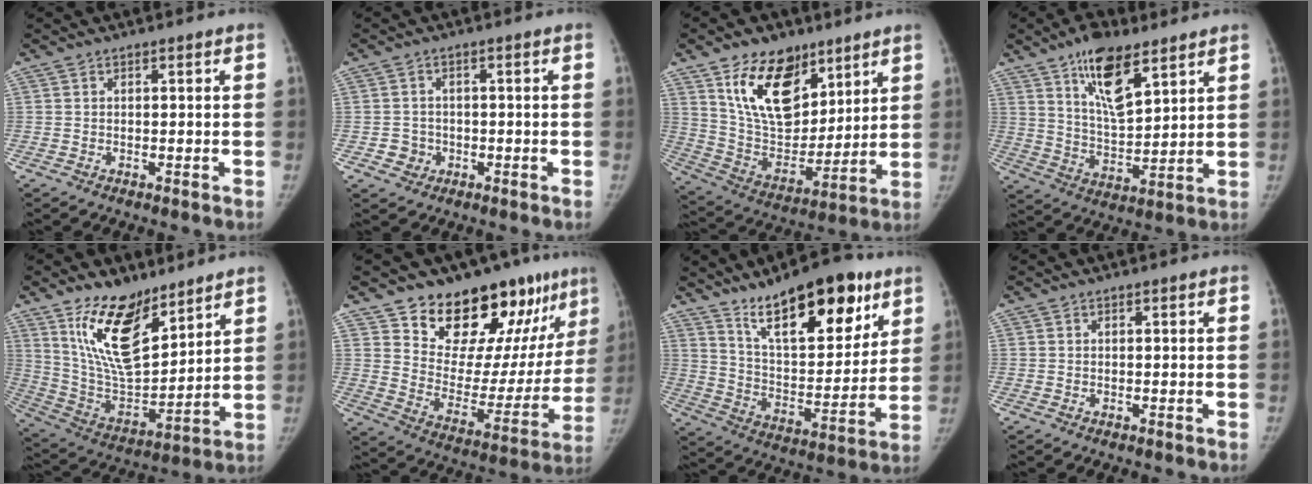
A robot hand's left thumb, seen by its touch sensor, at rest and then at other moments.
{"total": 3.3, "force": [-1.0, 3.1, 0.6], "torque": [0.010, 0.010, -0.017]}
{"total": 18.7, "force": [10.6, 11.2, 10.6], "torque": [-0.126, -0.061, 0.200]}
{"total": 12.9, "force": [7.7, 5.1, 9.1], "torque": [-0.134, -0.044, 0.139]}
{"total": 17.9, "force": [11.2, 8.0, 11.3], "torque": [-0.156, -0.076, 0.221]}
{"total": 22.4, "force": [16.0, 10.0, 12.1], "torque": [-0.116, -0.104, 0.242]}
{"total": 22.2, "force": [13.8, 8.6, 15.1], "torque": [-0.186, -0.067, 0.231]}
{"total": 0.0}